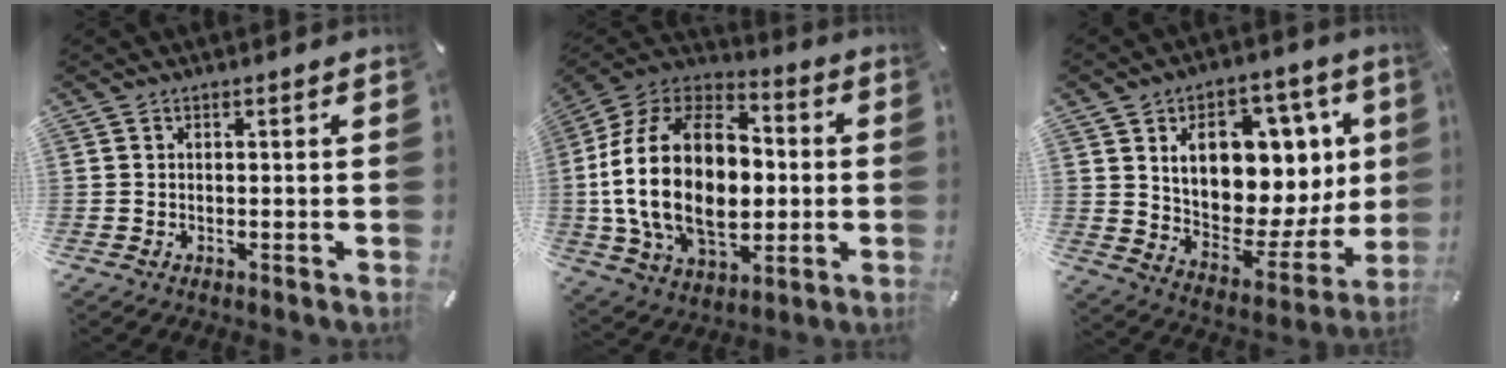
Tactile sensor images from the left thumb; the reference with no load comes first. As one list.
[{"total": 25.9, "force": [-2.4, 17.8, 18.7], "torque": [-0.384, 0.008, -0.037]}, {"total": 16.2, "force": [6.3, 10.3, 10.8], "torque": [-0.152, -0.051, 0.109]}]